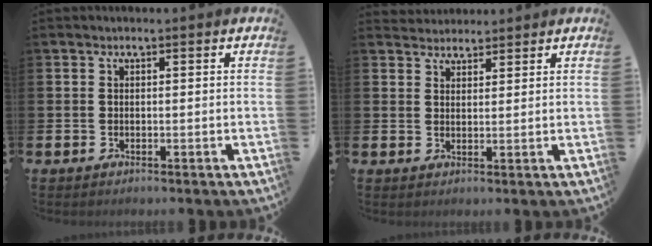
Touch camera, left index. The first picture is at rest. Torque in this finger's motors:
{"motor_torque": [-0.48, -1.49, 0.00, -0.01]}